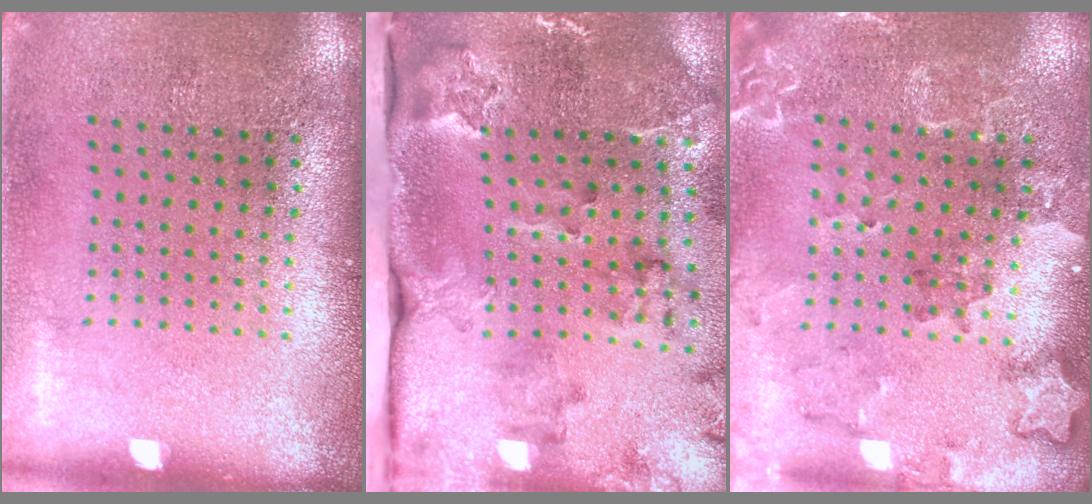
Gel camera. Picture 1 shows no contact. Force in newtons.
{"total": 3.2, "press": 2.5, "slide": 2.0}
{"total": 2.0, "press": 1.9, "slide": 0.7}